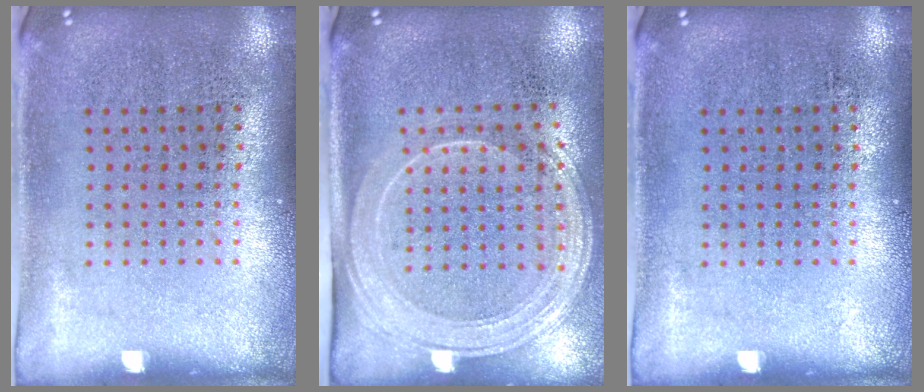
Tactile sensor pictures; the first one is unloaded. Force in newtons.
{"total": 2.2, "press": 1.8, "slide": 1.2}
{"total": 0.0}